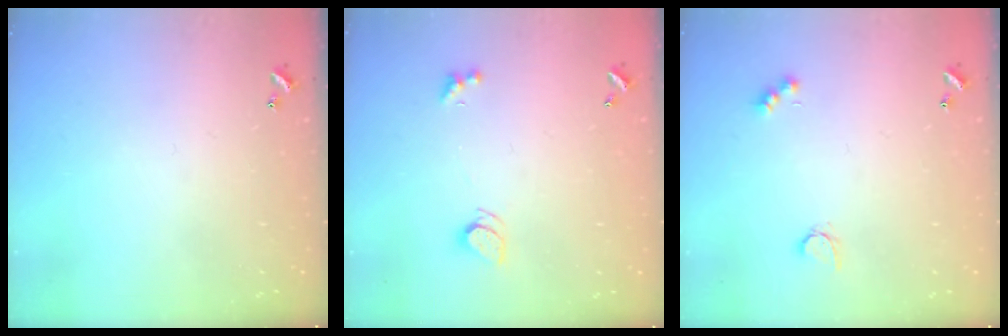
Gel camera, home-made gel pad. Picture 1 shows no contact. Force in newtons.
{"total": 2.5, "press": 2.5, "slide": 0.6}
{"total": 4.0, "press": 3.9, "slide": 0.9}